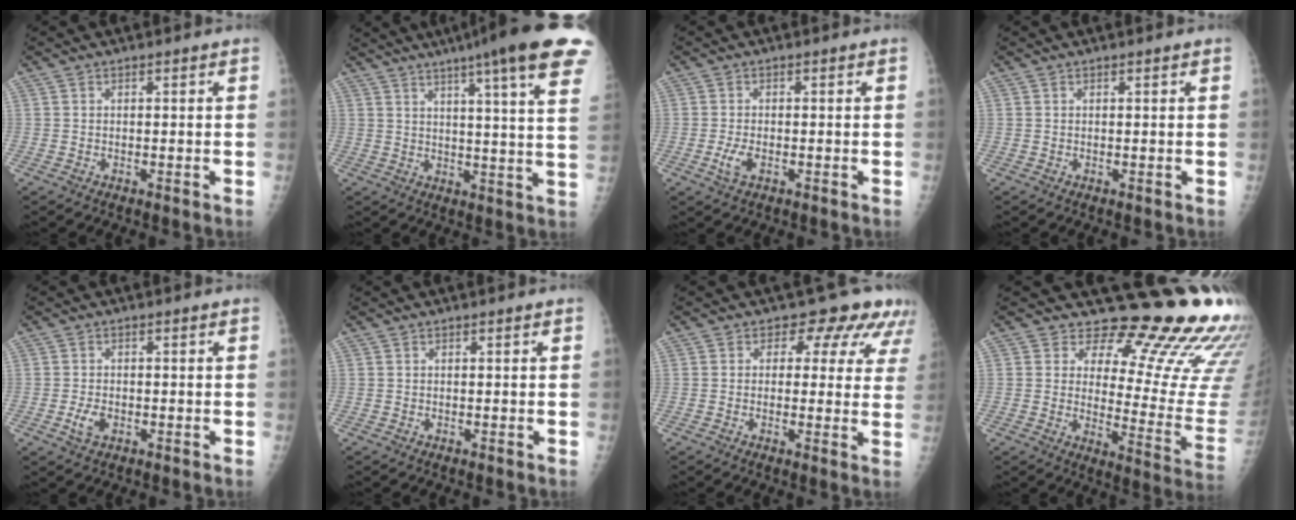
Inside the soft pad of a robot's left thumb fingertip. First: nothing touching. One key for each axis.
{"total": 20.9, "fx": 13.8, "fy": 1.3, "fz": 15.7, "tx": -0.207, "ty": -0.040, "tz": 0.164}
{"total": 2.7, "fx": -0.8, "fy": 1.4, "fz": 2.2, "tx": -0.050, "ty": 0.000, "tz": -0.016}
{"total": 0.0}
{"total": 2.8, "fx": -0.9, "fy": 1.7, "fz": 2.0, "tx": -0.037, "ty": 0.001, "tz": -0.015}
{"total": 0.0}
{"total": 8.8, "fx": 5.7, "fy": 5.6, "fz": 3.6, "tx": 0.006, "ty": -0.016, "tz": 0.043}
{"total": 20.5, "fx": 17.5, "fy": 5.7, "fz": 9.0, "tx": -0.068, "ty": -0.161, "tz": 0.203}